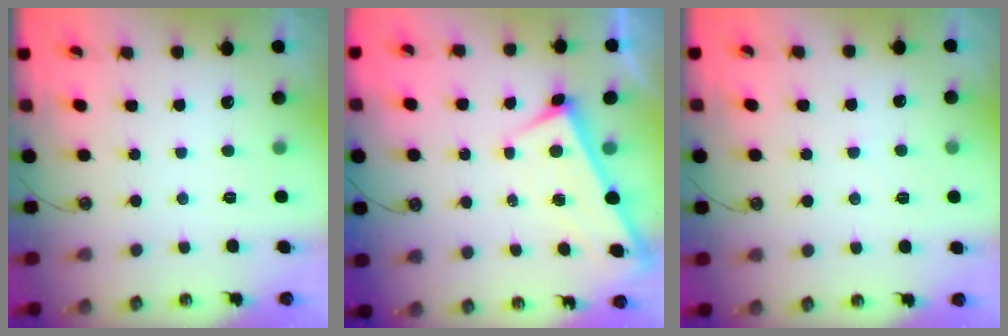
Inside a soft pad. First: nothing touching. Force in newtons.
{"total": 1.1, "press": 1.0, "slide": 0.3}
{"total": 5.3, "press": 5.3, "slide": 0.4}